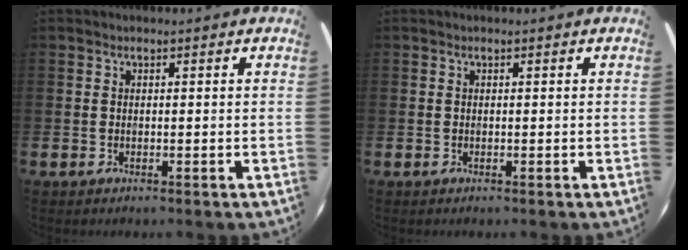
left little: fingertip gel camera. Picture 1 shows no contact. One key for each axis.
{"total": 0.0}